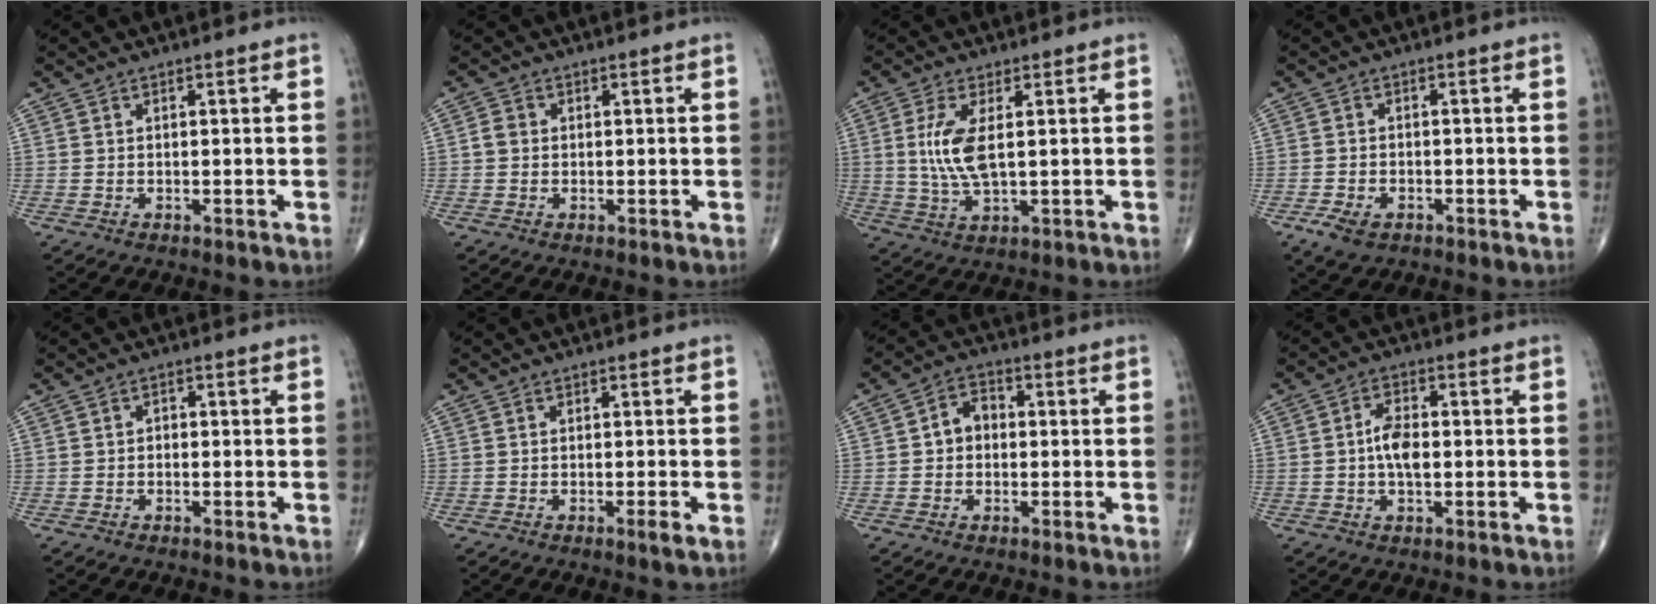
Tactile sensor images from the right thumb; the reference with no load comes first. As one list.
[{"total": 2.0, "force": [0.0, 1.7, 1.0], "torque": [-0.013, 0.005, -0.002]}, {"total": 7.7, "force": [1.2, 2.8, 7.1], "torque": [-0.163, -0.010, 0.028]}, {"total": 4.2, "force": [-2.3, 2.5, 2.5], "torque": [-0.050, 0.004, -0.038]}, {"total": 0.9, "force": [-0.4, 0.7, 0.4], "torque": [0.001, 0.003, -0.011]}, {"total": 1.7, "force": [-0.7, 0.0, 1.5], "torque": [-0.027, -0.005, -0.015]}, {"total": 4.7, "force": [-0.2, 3.7, 2.9], "torque": [-0.032, 0.021, -0.013]}, {"total": 5.5, "force": [-0.3, 2.9, 4.6], "torque": [-0.083, 0.009, -0.012]}]